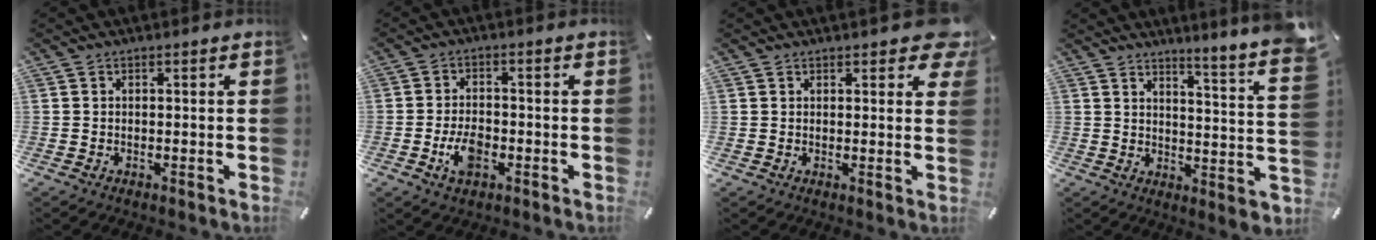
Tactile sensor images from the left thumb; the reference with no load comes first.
{"total": 6.4, "force": [-2.3, 3.8, 4.6], "torque": [-0.100, 0.007, -0.044]}
{"total": 4.8, "force": [3.1, 2.5, 2.6], "torque": [-0.019, -0.013, 0.051]}
{"total": 7.4, "force": [4.9, -0.9, 5.5], "torque": [-0.085, -0.076, 0.074]}